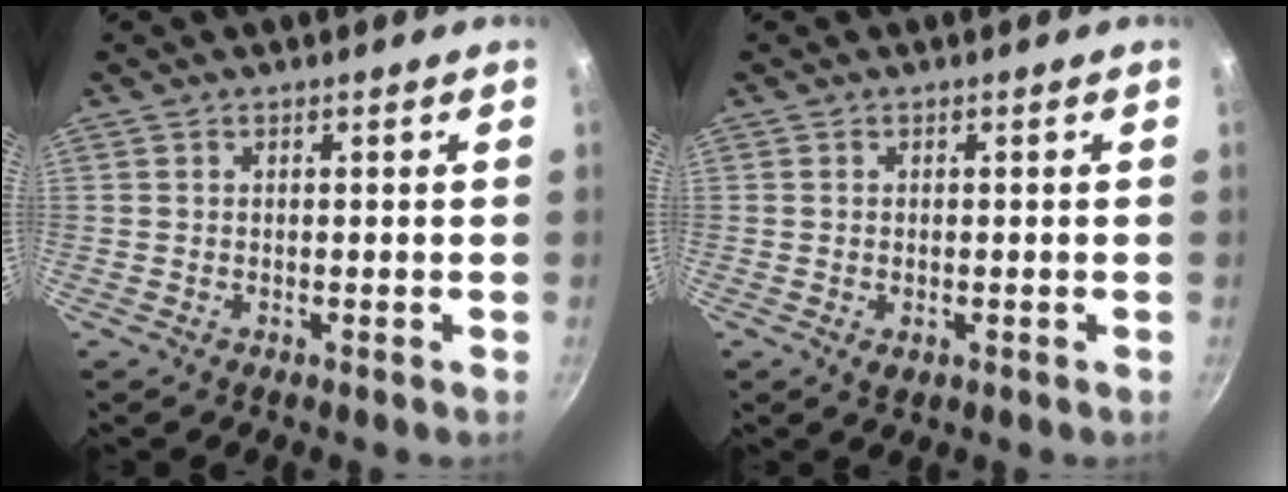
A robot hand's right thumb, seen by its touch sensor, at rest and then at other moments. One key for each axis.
{"total": 1.5, "fx": -0.3, "fy": 1.0, "fz": 1.1, "tx": -0.017, "ty": -0.003, "tz": -0.003}